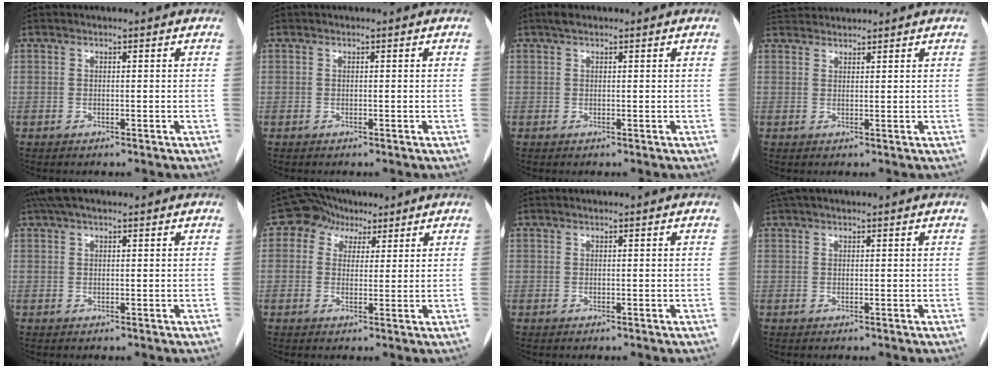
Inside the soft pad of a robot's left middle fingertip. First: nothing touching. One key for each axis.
{"total": 0.0}
{"total": 1.5, "fx": 1.1, "fy": 0.5, "fz": 0.8, "tx": -0.020, "ty": 0.016, "tz": 0.019}
{"total": 4.1, "fx": 4.1, "fy": 0.4, "fz": 0.3, "tx": -0.012, "ty": 0.031, "tz": 0.076}
{"total": 4.4, "fx": 3.3, "fy": 1.3, "fz": 2.7, "tx": -0.057, "ty": 0.040, "tz": 0.060}
{"total": 6.0, "fx": 3.2, "fy": 4.8, "fz": 1.7, "tx": -0.027, "ty": 0.033, "tz": 0.054}
{"total": 0.0}
{"total": 2.5, "fx": 2.0, "fy": 0.5, "fz": 1.4, "tx": -0.028, "ty": 0.036, "tz": 0.038}